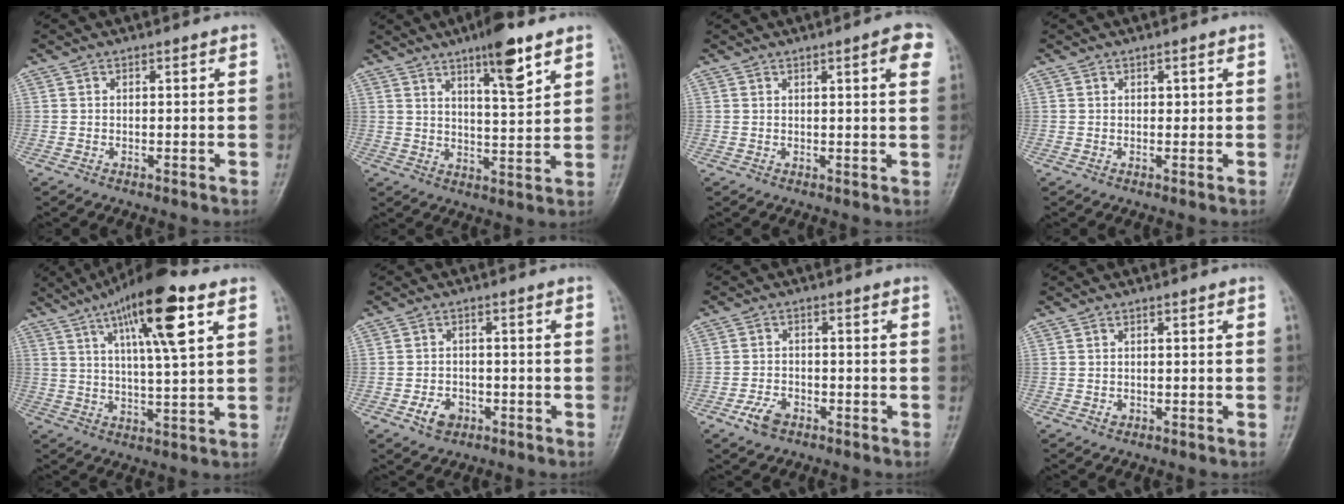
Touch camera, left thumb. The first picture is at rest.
{"total": 9.4, "force": [5.8, 1.9, 7.2], "torque": [-0.104, -0.034, 0.092]}
{"total": 4.2, "force": [2.0, 0.7, 3.7], "torque": [-0.040, -0.004, 0.022]}
{"total": 0.5, "force": [0.2, 0.4, 0.3], "torque": [0.002, 0.001, 0.002]}
{"total": 15.6, "force": [7.3, 3.2, 13.4], "torque": [-0.216, -0.013, 0.118]}
{"total": 4.3, "force": [-2.0, 3.1, 2.1], "torque": [-0.027, 0.012, -0.030]}
{"total": 4.2, "force": [-2.4, 2.5, 2.3], "torque": [-0.040, 0.012, -0.044]}
{"total": 0.9, "force": [-0.3, 0.8, 0.4], "torque": [-0.002, 0.002, -0.003]}